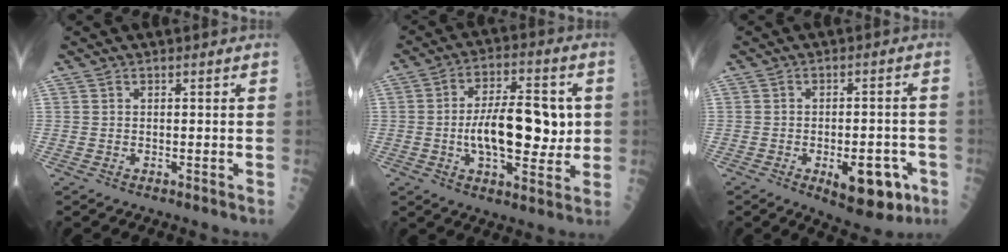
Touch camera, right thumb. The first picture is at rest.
{"total": 16.0, "force": [-0.1, 7.3, 14.2], "torque": [-0.199, 0.008, -0.002]}
{"total": 10.6, "force": [-4.1, 4.8, 8.5], "torque": [-0.086, 0.015, -0.046]}